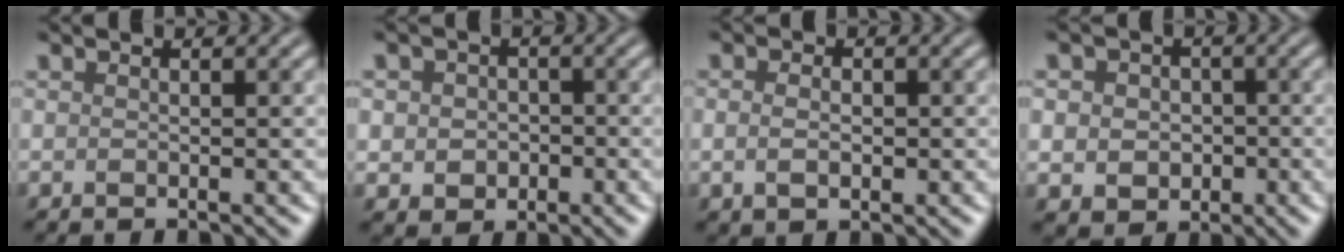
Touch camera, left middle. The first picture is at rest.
{"total": 3.2, "force": [-0.3, 2.8, 1.6], "torque": [-0.016, -0.005, -0.010]}
{"total": 2.5, "force": [0.0, 1.7, 1.8], "torque": [-0.022, 0.002, -0.002]}
{"total": 4.7, "force": [-0.1, 4.0, 2.4], "torque": [-0.028, 0.008, -0.017]}